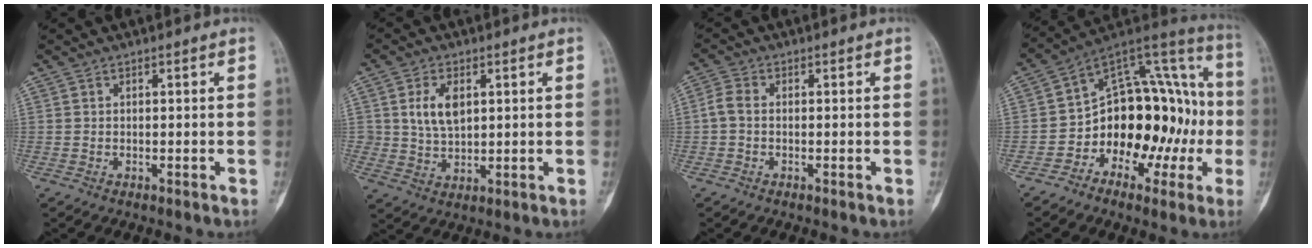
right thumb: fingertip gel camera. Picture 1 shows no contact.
{"total": 6.8, "force": [1.9, 4.4, 4.9], "torque": [-0.078, -0.008, 0.042]}
{"total": 2.7, "force": [-0.4, 1.7, 2.0], "torque": [-0.047, 0.005, -0.015]}
{"total": 21.1, "force": [-4.0, 14.1, 15.2], "torque": [-0.150, 0.086, -0.055]}